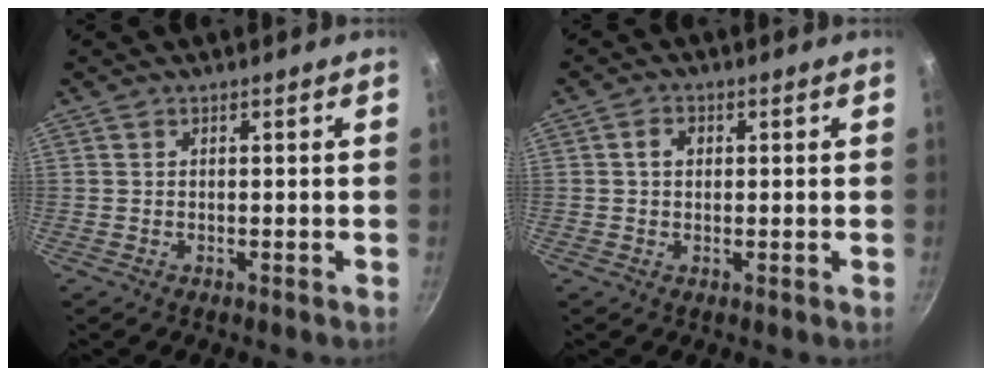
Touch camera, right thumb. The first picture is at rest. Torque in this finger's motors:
{"motor_torque": [0.44, 0.84, 0.49, -0.46, -0.02]}